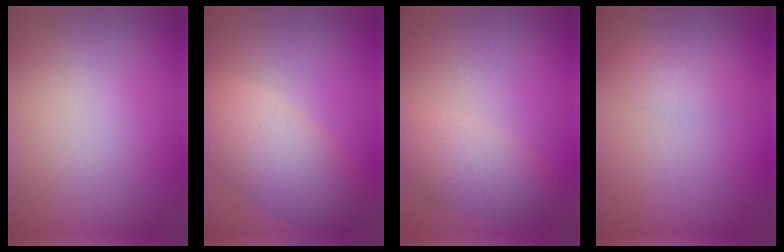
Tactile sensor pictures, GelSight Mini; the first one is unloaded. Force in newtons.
{"total": 5.6, "press": 5.6, "slide": 0.4}
{"total": 3.5, "press": 3.5, "slide": 0.2}
{"total": 1.3, "press": 1.3, "slide": 0.0}